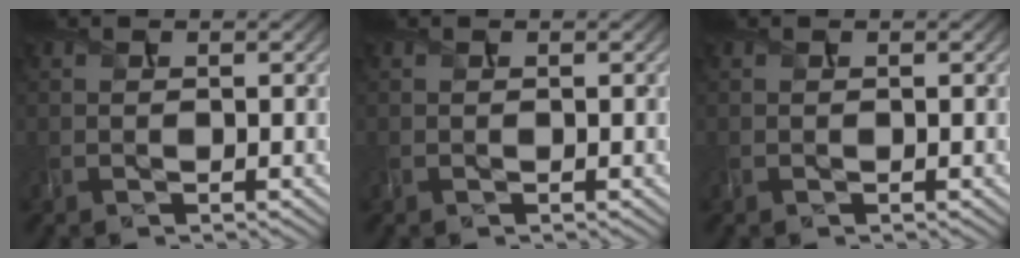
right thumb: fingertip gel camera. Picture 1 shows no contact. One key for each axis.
{"total": 0.0}
{"total": 0.0}